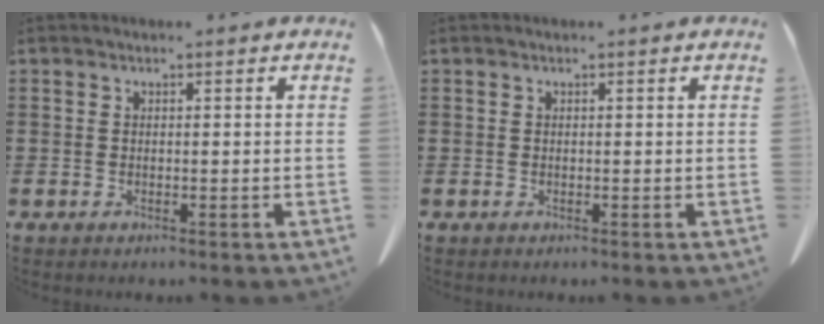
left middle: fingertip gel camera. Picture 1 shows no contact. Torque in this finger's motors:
{"motor_torque": [0.00, 0.00, 0.00, 0.00]}